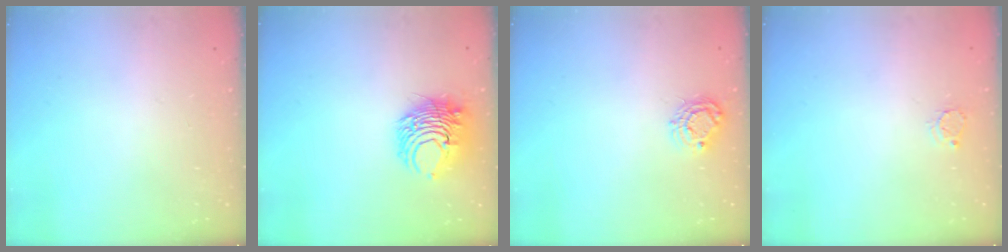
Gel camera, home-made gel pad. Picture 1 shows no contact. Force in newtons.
{"total": 8.4, "press": 8.3, "slide": 1.2}
{"total": 6.6, "press": 6.6, "slide": 0.4}
{"total": 3.2, "press": 3.2, "slide": 0.4}